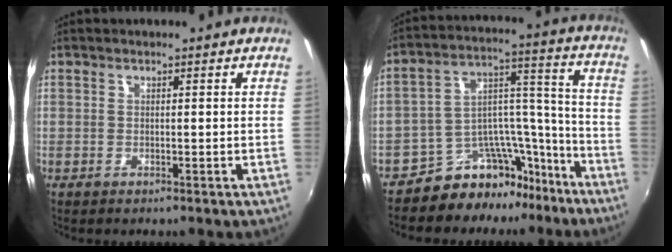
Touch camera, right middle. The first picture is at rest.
{"total": 13.7, "force": [-11.7, 6.4, 3.4], "torque": [-0.044, 0.078, -0.172]}